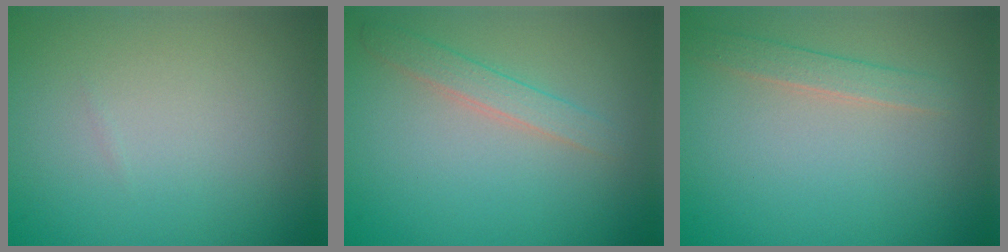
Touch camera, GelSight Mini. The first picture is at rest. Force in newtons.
{"total": 1.8, "press": 1.8, "slide": 0.1}
{"total": 1.6, "press": 1.6, "slide": 0.2}